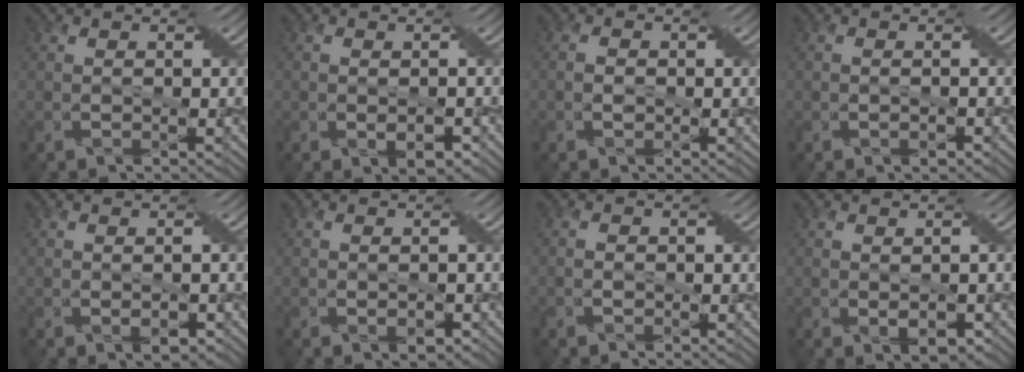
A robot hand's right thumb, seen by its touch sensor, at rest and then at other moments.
{"total": 2.4, "force": [-1.0, 1.1, 1.9], "torque": [-0.032, -0.011, -0.011]}
{"total": 1.1, "force": [-0.6, 0.8, 0.6], "torque": [-0.009, -0.001, -0.017]}
{"total": 1.0, "force": [-0.7, 0.2, 0.6], "torque": [-0.009, -0.007, -0.008]}
{"total": 1.8, "force": [-0.4, 0.8, 1.6], "torque": [-0.032, -0.008, 0.000]}
{"total": 1.5, "force": [-0.5, 0.8, 1.2], "torque": [-0.022, -0.007, -0.002]}
{"total": 0.9, "force": [-0.6, 0.6, 0.3], "torque": [-0.003, 0.001, -0.017]}
{"total": 2.4, "force": [-0.1, 1.3, 2.0], "torque": [-0.041, -0.012, 0.008]}